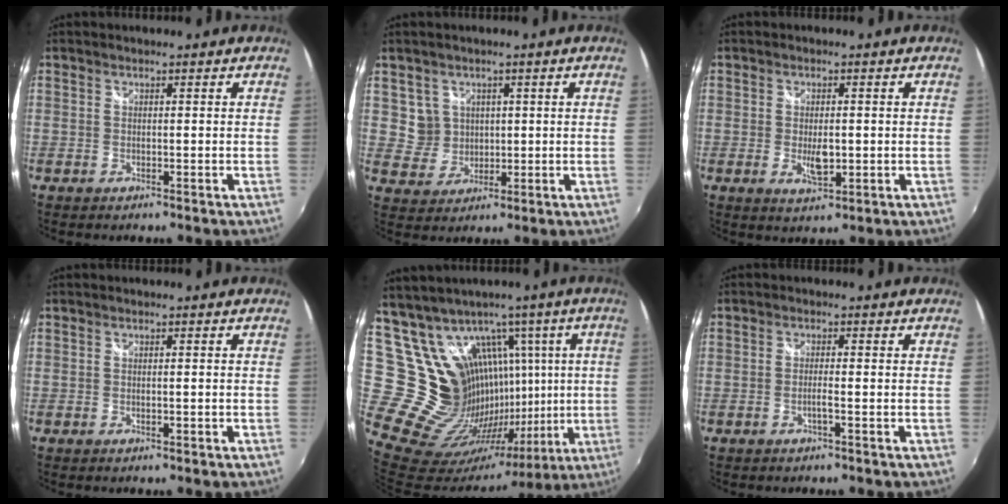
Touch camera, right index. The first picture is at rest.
{"total": 5.1, "force": [1.5, 4.8, 0.7], "torque": [-0.010, 0.009, 0.038]}
{"total": 4.4, "force": [-0.6, 2.1, 3.8], "torque": [-0.065, -0.009, -0.007]}
{"total": 1.1, "force": [-0.3, 0.3, 1.0], "torque": [-0.016, 0.000, -0.006]}
{"total": 22.2, "force": [9.3, 16.8, 11.0], "torque": [-0.222, 0.018, 0.188]}
{"total": 1.7, "force": [-0.7, -0.2, 1.6], "torque": [-0.028, -0.001, -0.015]}